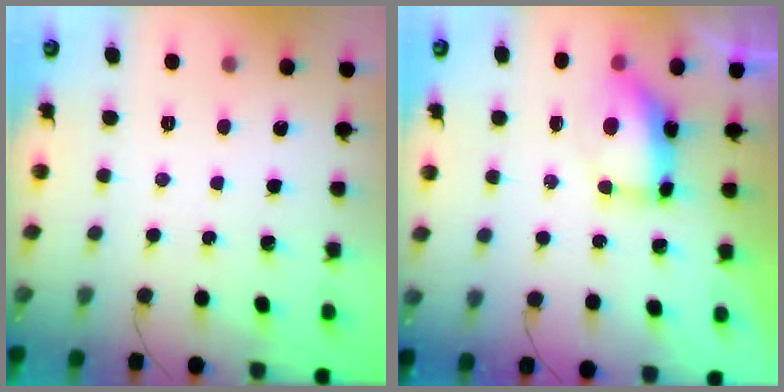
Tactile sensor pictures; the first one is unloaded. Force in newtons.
{"total": 8.0, "press": 7.9, "slide": 1.1}